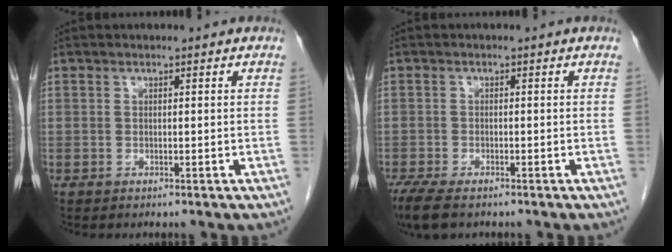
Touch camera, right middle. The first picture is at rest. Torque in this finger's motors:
{"motor_torque": [1.02, -0.55, 0.05, 0.07]}